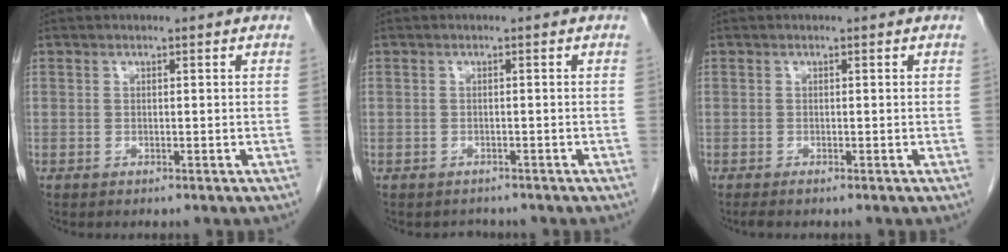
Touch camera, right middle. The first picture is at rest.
{"total": 1.5, "force": [-1.3, 0.7, -0.2], "torque": [-0.002, -0.003, -0.020]}
{"total": 0.5, "force": [-0.4, -0.1, 0.3], "torque": [-0.008, -0.002, -0.008]}